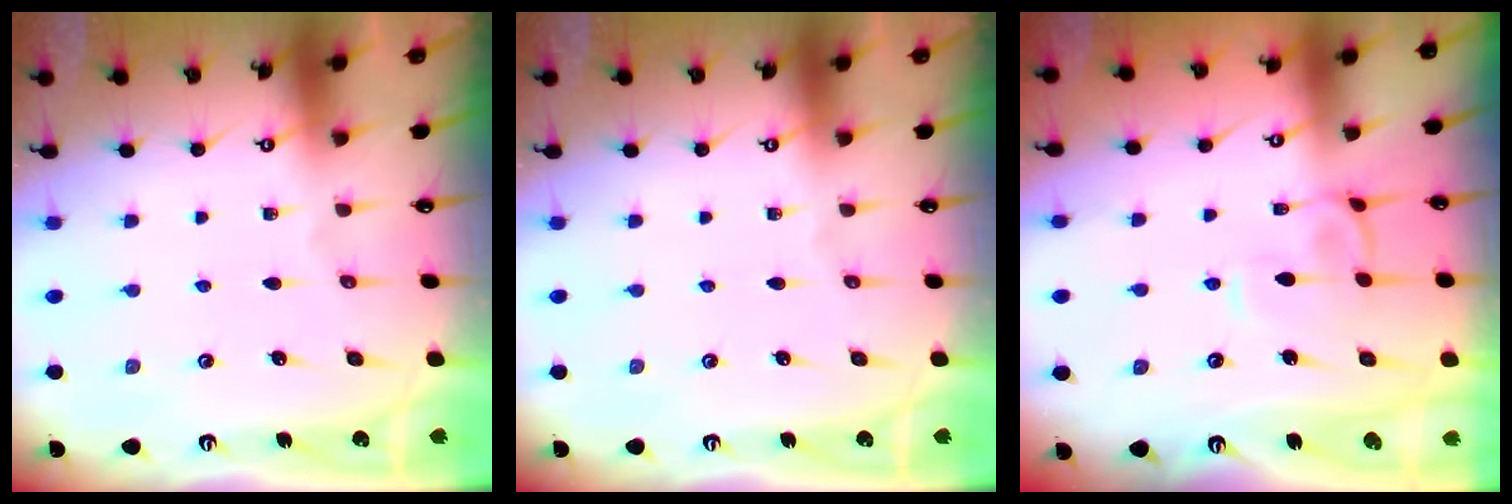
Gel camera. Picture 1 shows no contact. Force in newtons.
{"total": 0.0}
{"total": 1.6, "press": 1.5, "slide": 0.6}